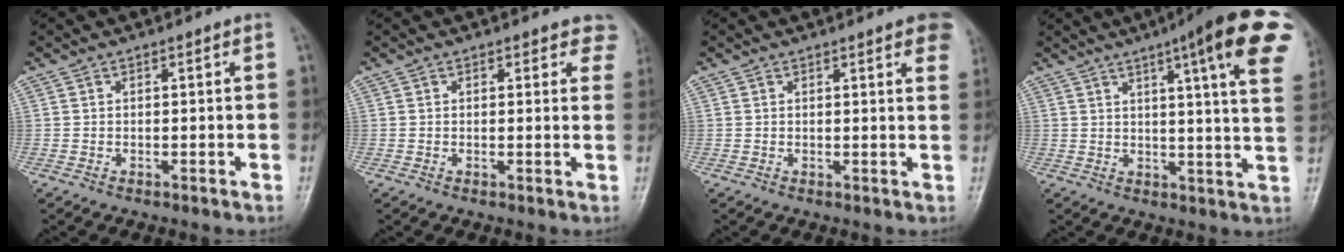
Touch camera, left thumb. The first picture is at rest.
{"total": 4.6, "force": [3.6, 2.3, 1.6], "torque": [0.025, -0.012, 0.028]}
{"total": 7.0, "force": [4.4, 1.6, 5.2], "torque": [-0.044, -0.006, 0.041]}
{"total": 20.8, "force": [10.6, 2.5, 17.7], "torque": [-0.225, -0.029, 0.126]}